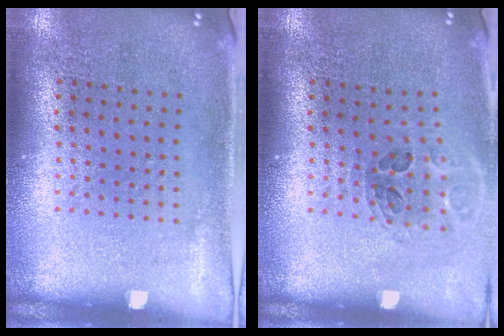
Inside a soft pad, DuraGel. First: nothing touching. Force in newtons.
{"total": 1.0, "press": 1.0, "slide": 0.1}